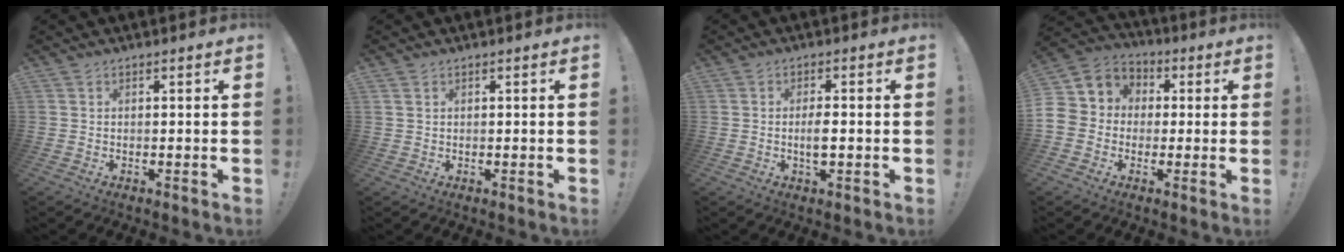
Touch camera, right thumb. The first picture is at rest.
{"total": 0.6, "force": [0.3, 0.4, 0.2], "torque": [-0.009, 0.002, 0.007]}
{"total": 3.9, "force": [-0.6, 1.1, 3.7], "torque": [-0.066, -0.001, -0.014]}
{"total": 7.5, "force": [-1.5, 7.2, 1.7], "torque": [-0.026, 0.016, -0.021]}